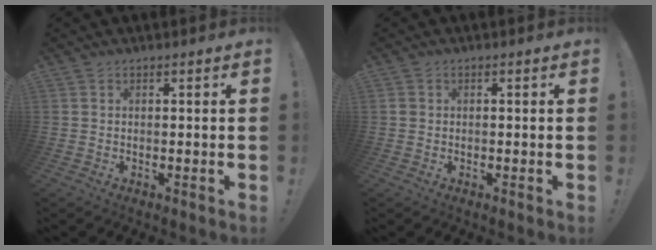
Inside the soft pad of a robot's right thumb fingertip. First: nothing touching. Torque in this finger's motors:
{"motor_torque": [-0.28, -0.04, -0.08, 0.15, 0.00]}